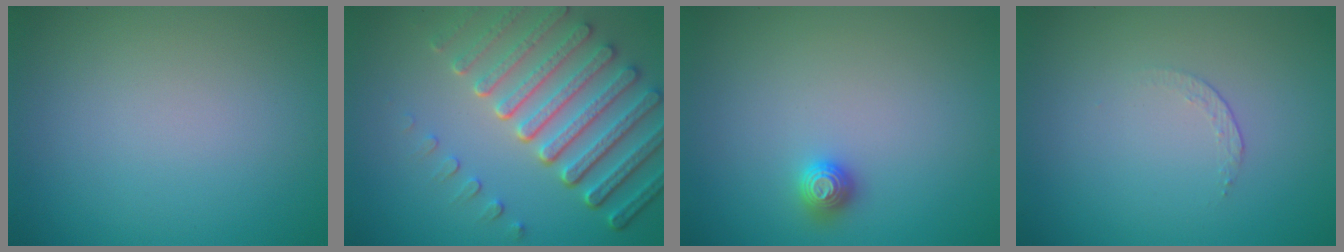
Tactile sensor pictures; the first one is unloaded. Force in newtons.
{"total": 7.6, "press": 5.7, "slide": 5.1}
{"total": 1.2, "press": 1.1, "slide": 0.2}
{"total": 0.7, "press": 0.4, "slide": 0.6}